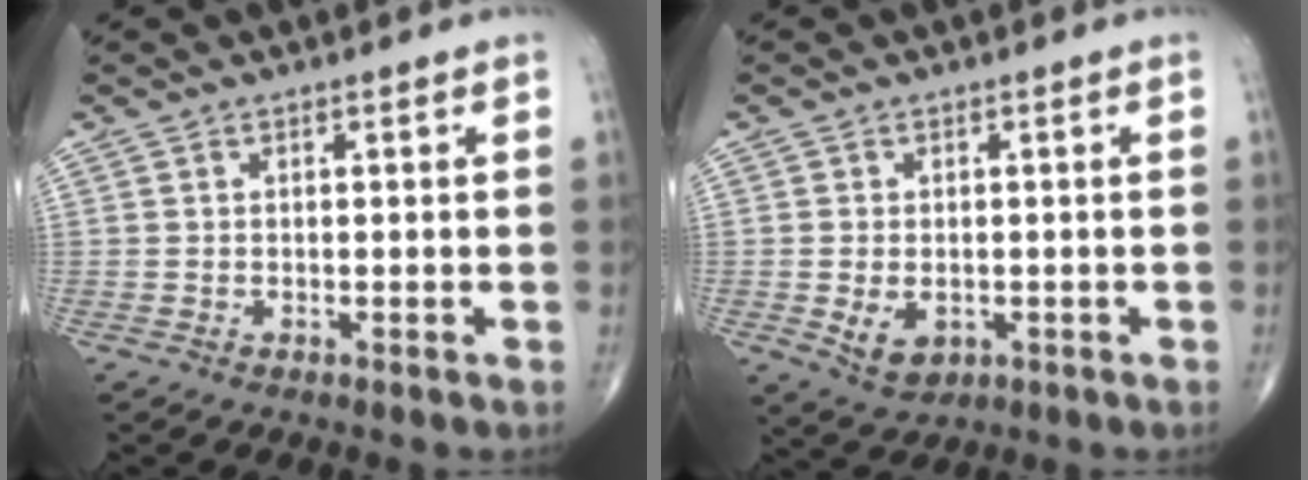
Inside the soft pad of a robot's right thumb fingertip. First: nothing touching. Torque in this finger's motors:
{"motor_torque": [-0.16, -0.05, -0.36, -0.14, 0.14]}